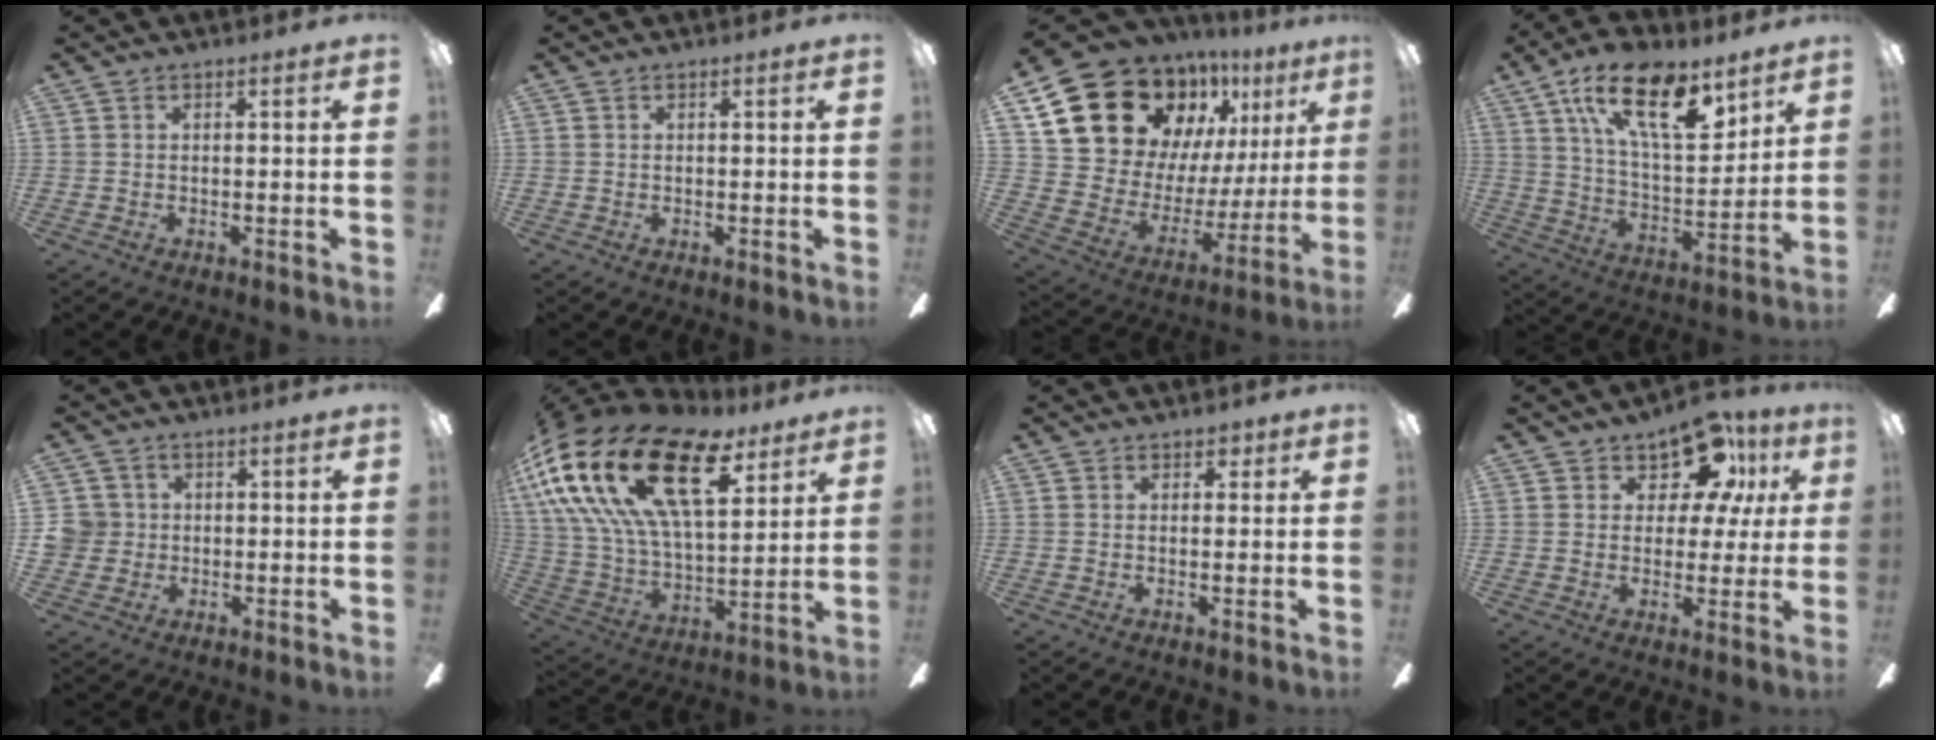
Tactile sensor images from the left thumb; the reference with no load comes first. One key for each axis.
{"total": 0.0}
{"total": 22.7, "fx": 14.8, "fy": 13.4, "fz": 10.7, "tx": -0.193, "ty": -0.091, "tz": 0.285}
{"total": 21.2, "fx": 11.9, "fy": 9.2, "fz": 14.9, "tx": -0.245, "ty": -0.048, "tz": 0.203}
{"total": 5.8, "fx": 0.5, "fy": 5.6, "fz": 1.2, "tx": -0.036, "ty": 0.012, "tz": 0.012}
{"total": 28.3, "fx": 13.9, "fy": 13.6, "fz": 20.5, "tx": -0.409, "ty": -0.075, "tz": 0.244}
{"total": 1.9, "fx": 0.9, "fy": 1.4, "fz": 1.0, "tx": -0.003, "ty": 0.000, "tz": 0.012}
{"total": 12.2, "fx": 7.3, "fy": 6.8, "fz": 6.9, "tx": -0.106, "ty": -0.032, "tz": 0.131}